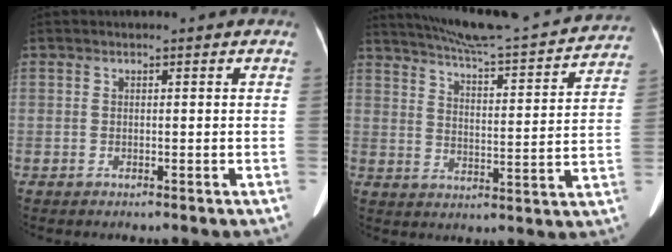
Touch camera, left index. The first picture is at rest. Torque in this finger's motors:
{"motor_torque": [0.79, -1.35, 0.01, 0.04]}